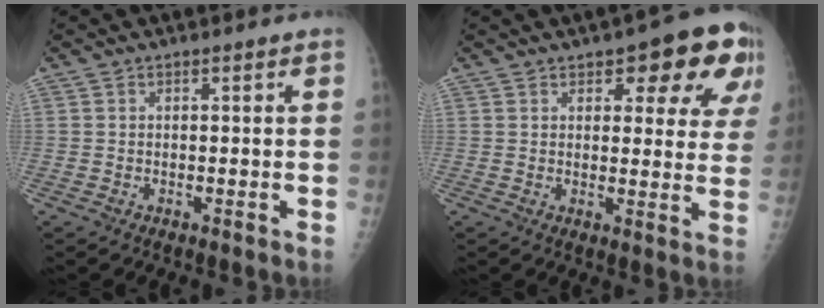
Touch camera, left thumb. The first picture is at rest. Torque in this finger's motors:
{"motor_torque": [0.30, 0.52, 0.07, -0.11, 0.17]}